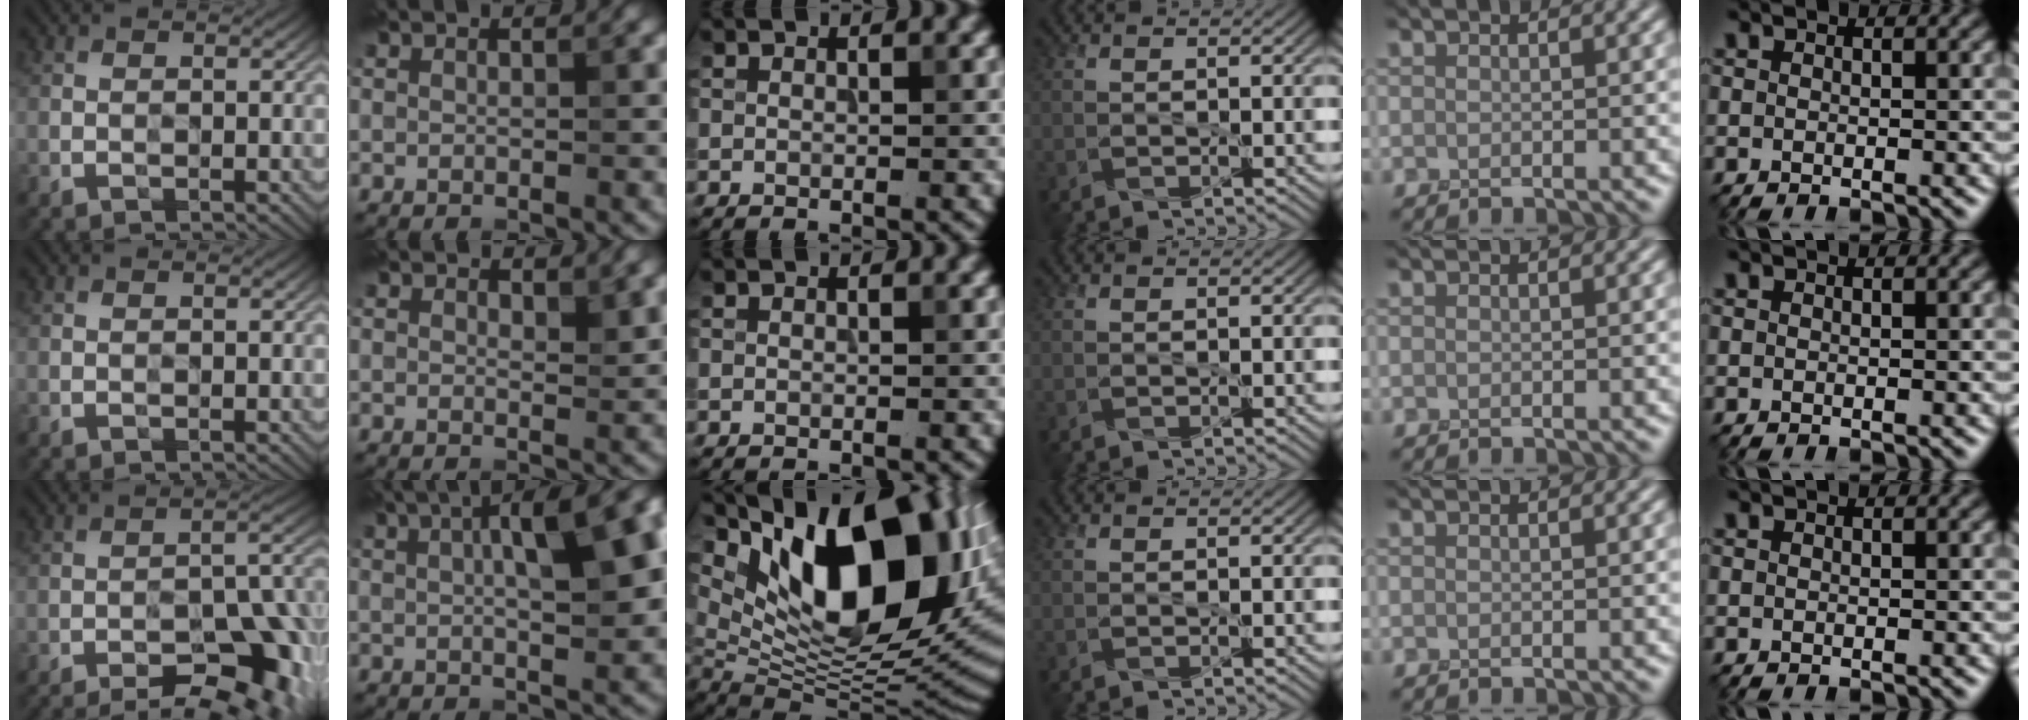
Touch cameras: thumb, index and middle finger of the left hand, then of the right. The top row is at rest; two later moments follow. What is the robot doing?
{"motion": "peel", "object": "cling film"}